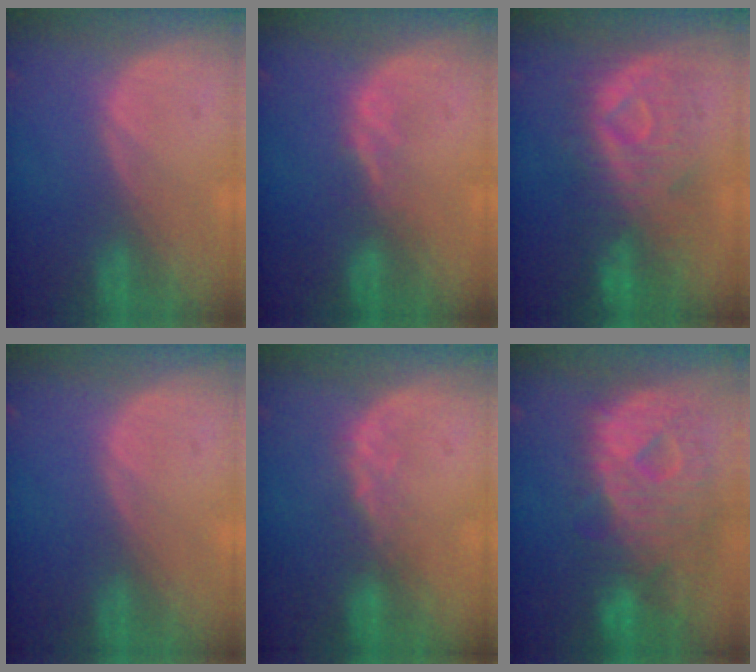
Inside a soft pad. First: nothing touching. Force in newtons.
{"total": 1.4, "press": 1.4, "slide": 0.1}
{"total": 8.8, "press": 8.7, "slide": 1.6}
{"total": 0.0}
{"total": 2.6, "press": 2.1, "slide": 1.5}
{"total": 12.6, "press": 10.9, "slide": 6.4}